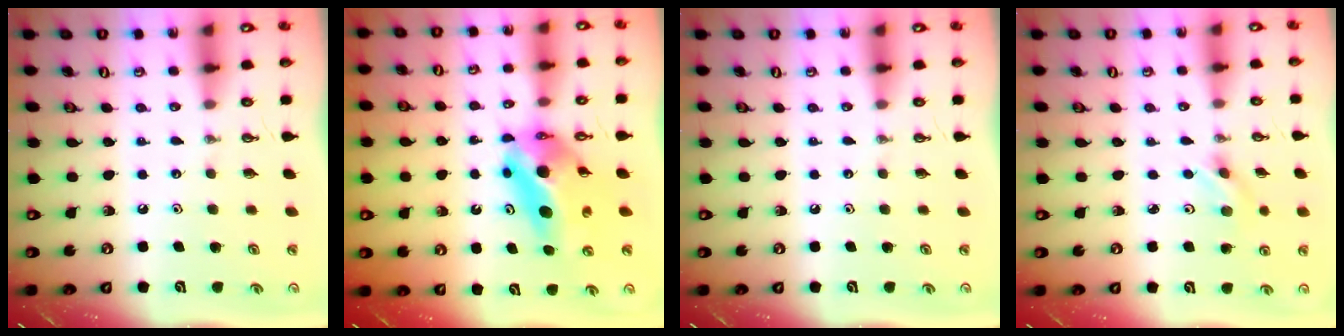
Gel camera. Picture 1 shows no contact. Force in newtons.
{"total": 13.2, "press": 11.0, "slide": 7.2}
{"total": 0.0}
{"total": 2.6, "press": 2.4, "slide": 0.8}